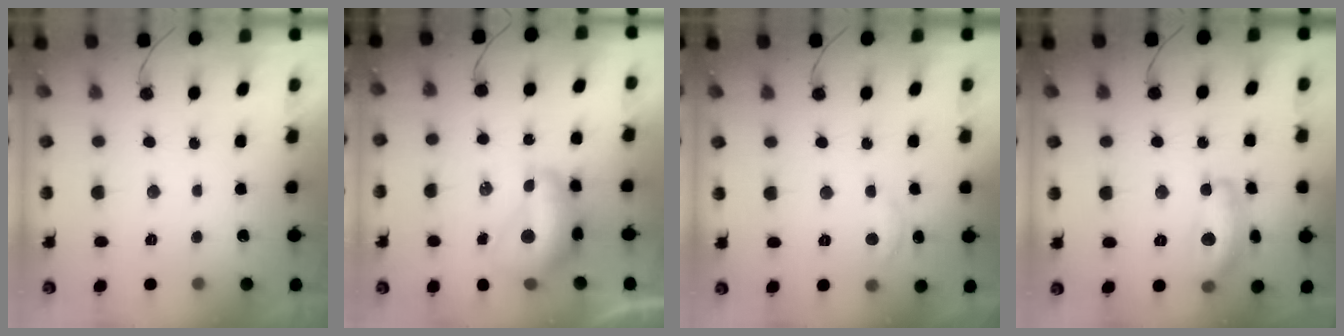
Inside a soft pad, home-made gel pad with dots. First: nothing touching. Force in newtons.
{"total": 12.5, "press": 12.5, "slide": 1.2}
{"total": 4.5, "press": 4.5, "slide": 0.5}
{"total": 14.3, "press": 14.2, "slide": 1.1}